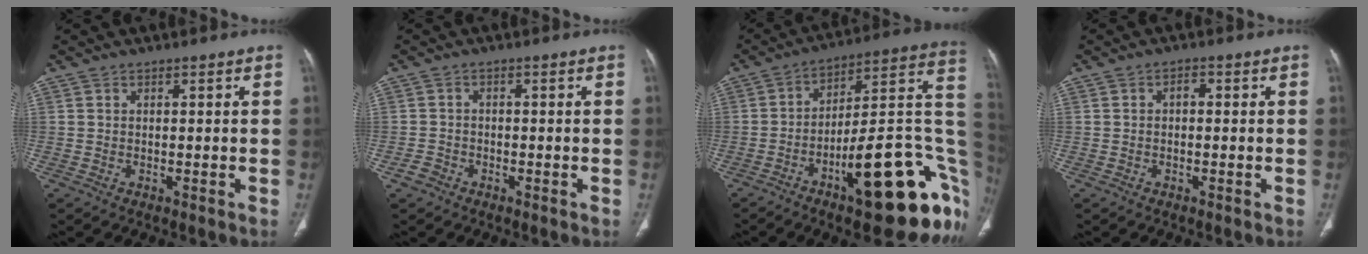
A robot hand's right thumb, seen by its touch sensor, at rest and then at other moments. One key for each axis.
{"total": 2.1, "fx": -1.4, "fy": 1.5, "fz": 0.4, "tx": -0.009, "ty": 0.010, "tz": -0.027}
{"total": 28.3, "fx": -9.1, "fy": 8.6, "fz": 25.3, "tx": -0.260, "ty": 0.054, "tz": -0.125}
{"total": 1.5, "fx": 0.0, "fy": 0.9, "fz": 1.2, "tx": -0.018, "ty": 0.005, "tz": -0.002}